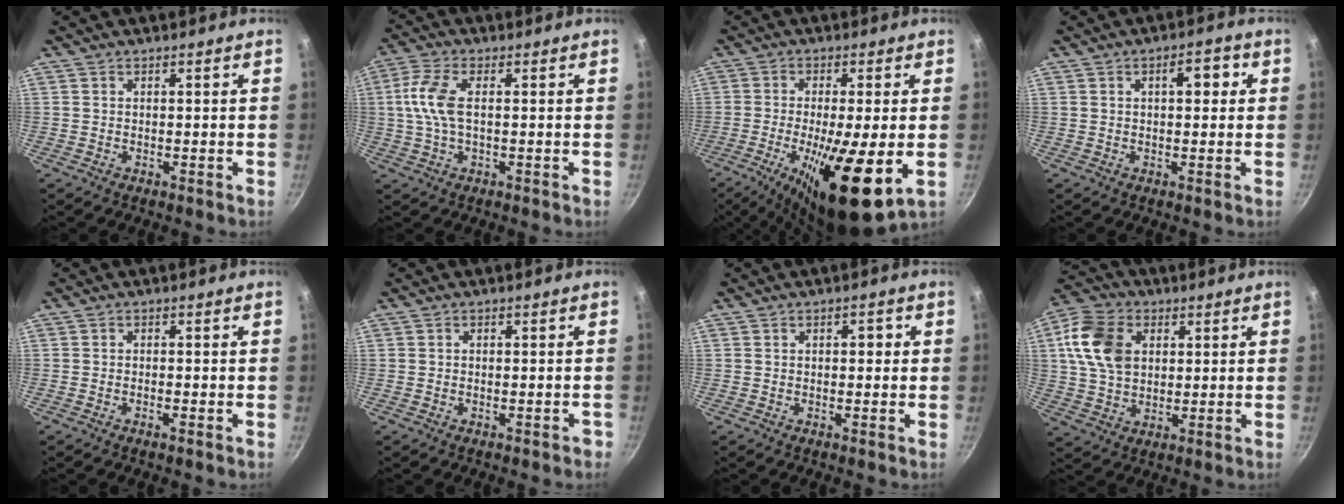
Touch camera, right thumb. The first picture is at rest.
{"total": 7.6, "force": [0.6, 3.4, 6.8], "torque": [-0.156, 0.013, 0.006]}
{"total": 16.5, "force": [-4.0, 4.0, 15.4], "torque": [-0.261, -0.013, -0.061]}
{"total": 4.5, "force": [1.1, 2.3, 3.7], "torque": [-0.035, 0.009, 0.012]}
{"total": 0.8, "force": [-0.6, 0.0, 0.6], "torque": [-0.020, 0.004, -0.013]}
{"total": 1.1, "force": [-0.8, 0.6, 0.4], "torque": [0.004, 0.015, -0.002]}
{"total": 2.0, "force": [0.3, 1.2, 1.6], "torque": [-0.014, 0.006, 0.002]}
{"total": 12.9, "force": [3.1, 9.2, 8.6], "torque": [-0.145, 0.001, 0.050]}